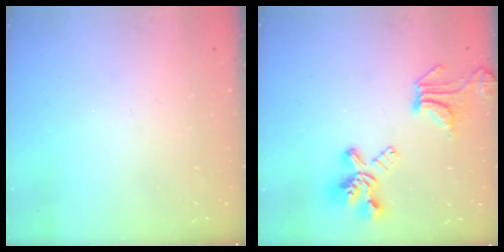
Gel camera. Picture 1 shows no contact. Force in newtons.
{"total": 9.1, "press": 8.9, "slide": 2.1}